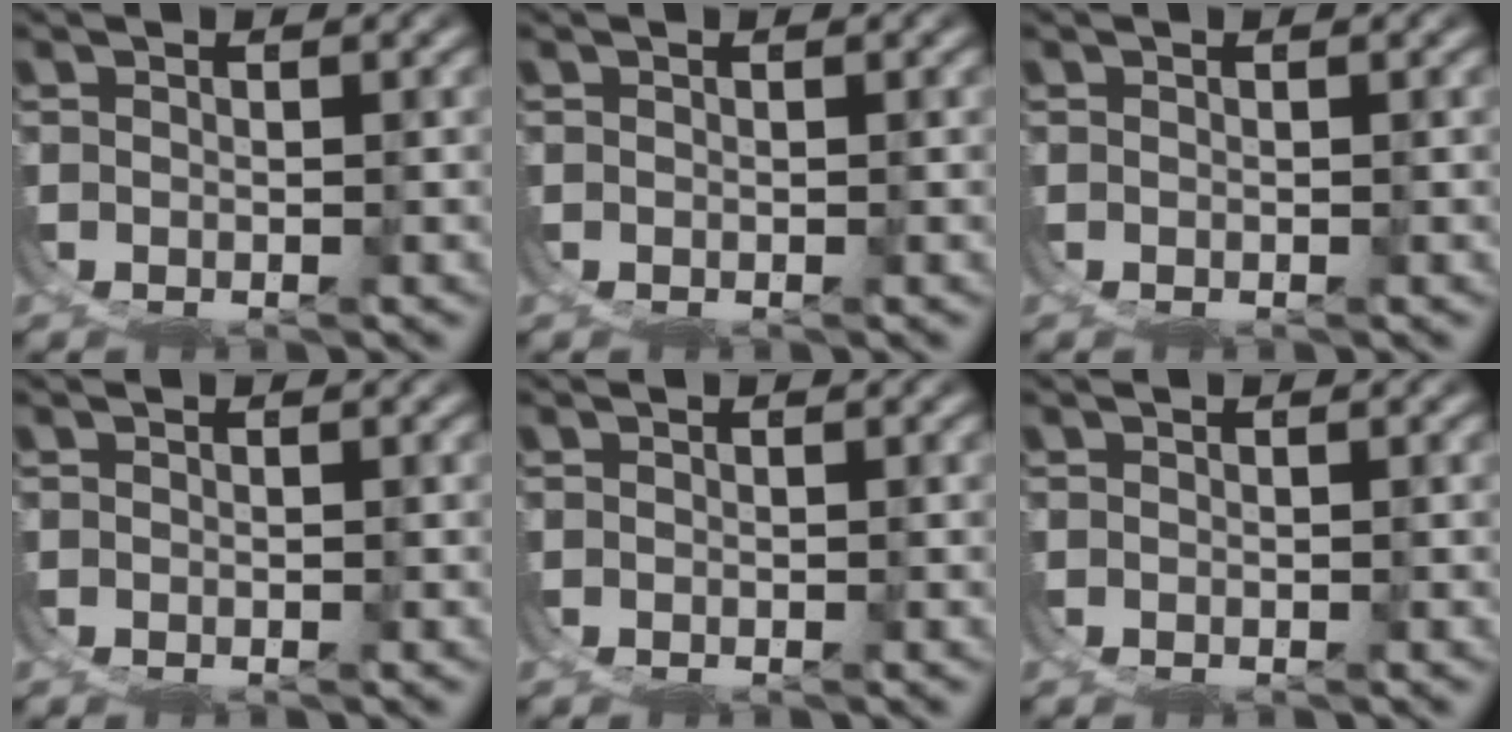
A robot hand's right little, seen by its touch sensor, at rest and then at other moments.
{"total": 0.0}
{"total": 0.0}
{"total": 0.0}
{"total": 0.0}
{"total": 0.0}